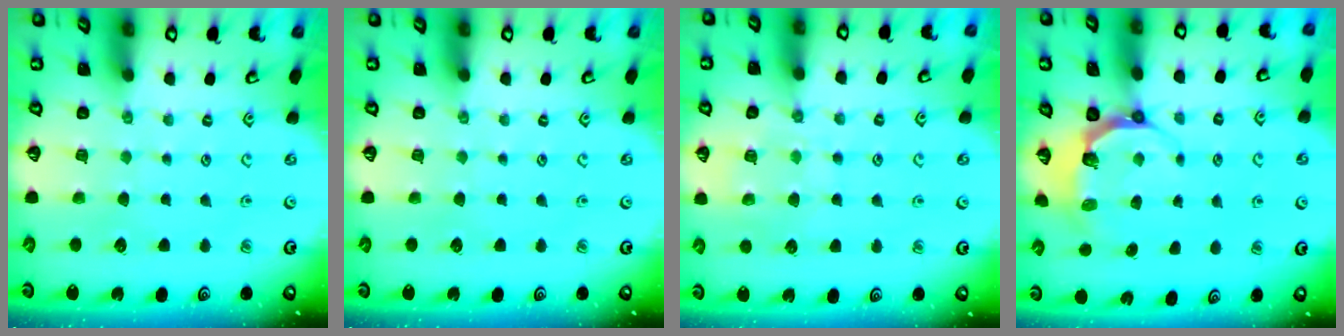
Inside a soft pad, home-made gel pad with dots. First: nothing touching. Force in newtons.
{"total": 0.0}
{"total": 8.9, "press": 8.9, "slide": 0.5}
{"total": 6.2, "press": 5.0, "slide": 3.6}